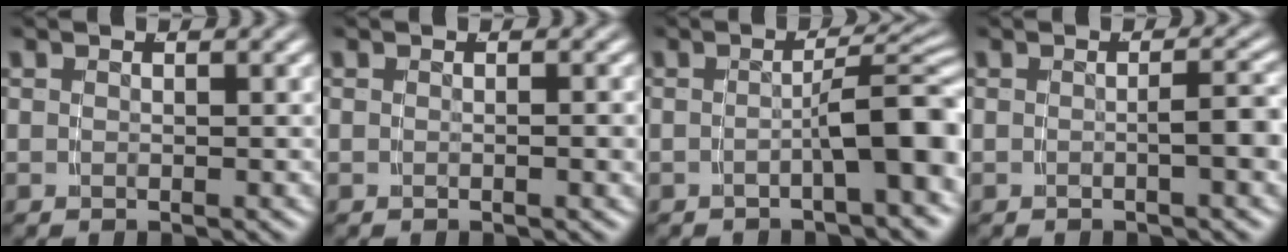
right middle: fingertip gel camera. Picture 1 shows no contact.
{"total": 0.6, "force": [-0.2, -0.2, 0.5], "torque": [-0.006, 0.004, -0.004]}
{"total": 6.0, "force": [-2.2, 1.3, 5.4], "torque": [-0.049, 0.007, -0.034]}
{"total": 2.6, "force": [-0.8, 0.1, 2.4], "torque": [-0.023, 0.002, -0.011]}